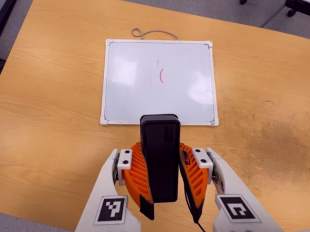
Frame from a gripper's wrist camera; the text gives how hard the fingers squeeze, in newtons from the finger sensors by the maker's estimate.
{"total": 11.5, "left": 9.9, "right": 13.2}